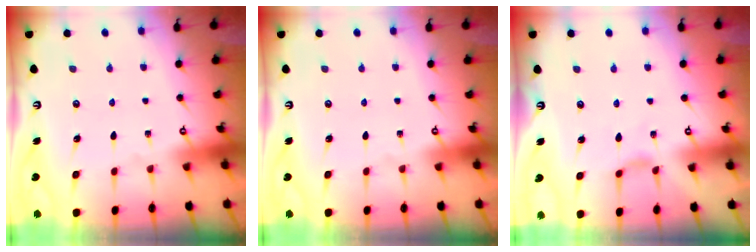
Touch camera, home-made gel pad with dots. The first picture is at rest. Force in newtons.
{"total": 0.0}
{"total": 2.4, "press": 2.4, "slide": 0.4}